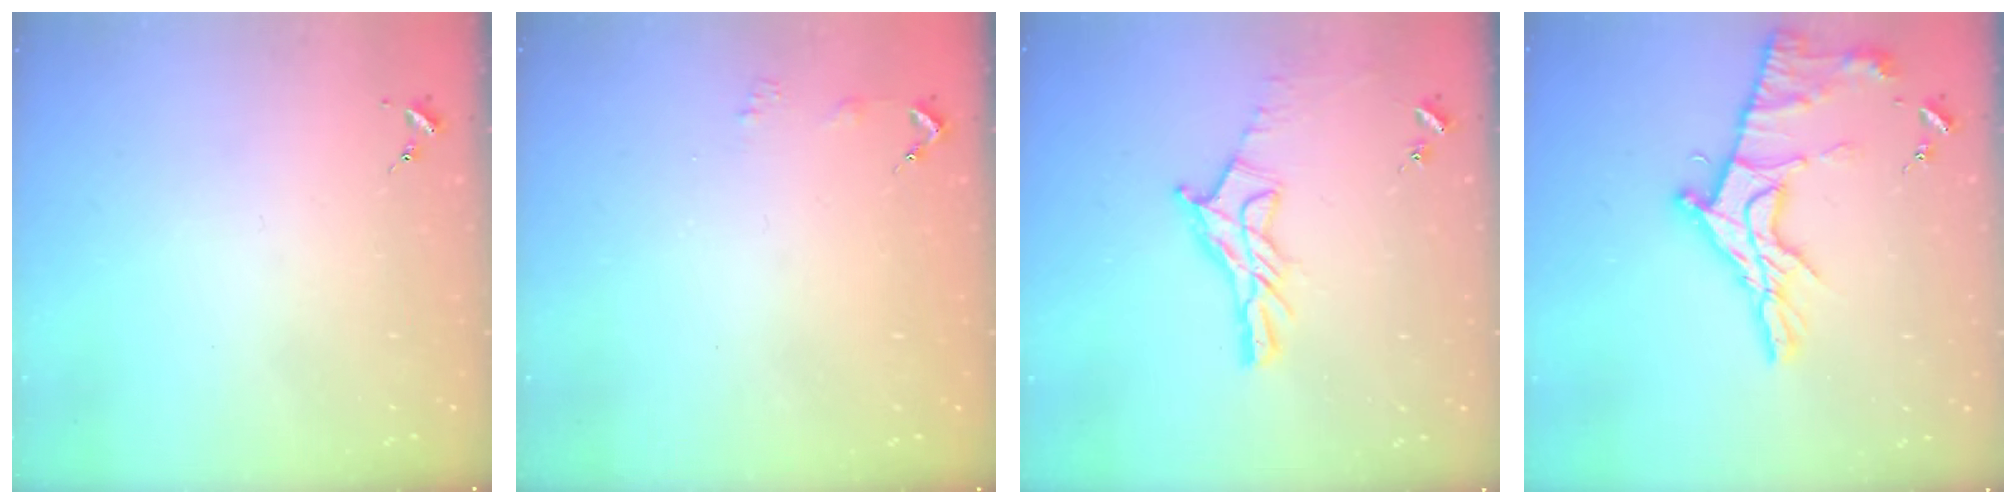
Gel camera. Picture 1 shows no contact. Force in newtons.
{"total": 2.4, "press": 2.4, "slide": 0.3}
{"total": 13.7, "press": 13.7, "slide": 1.0}
{"total": 17.0, "press": 16.9, "slide": 1.6}